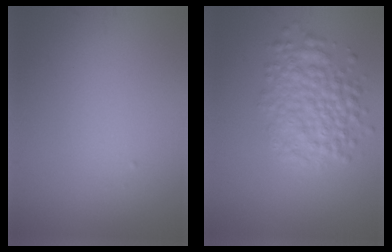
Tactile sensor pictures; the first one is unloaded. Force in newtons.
{"total": 4.9, "press": 4.9, "slide": 0.1}